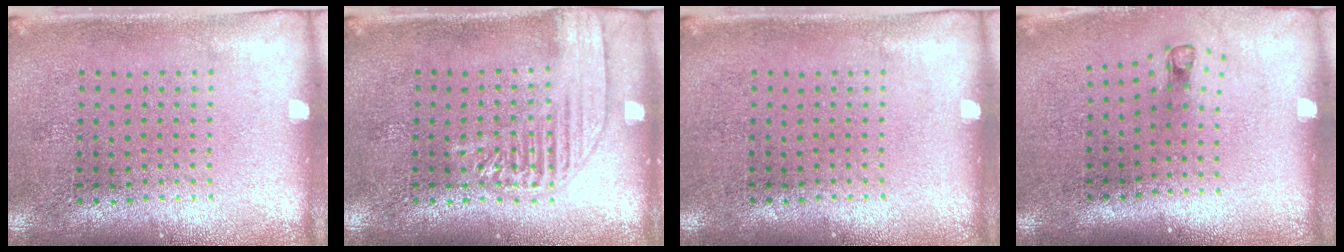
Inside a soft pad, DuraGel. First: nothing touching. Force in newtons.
{"total": 2.8, "press": 2.8, "slide": 0.4}
{"total": 0.0}
{"total": 0.8, "press": 0.4, "slide": 0.7}